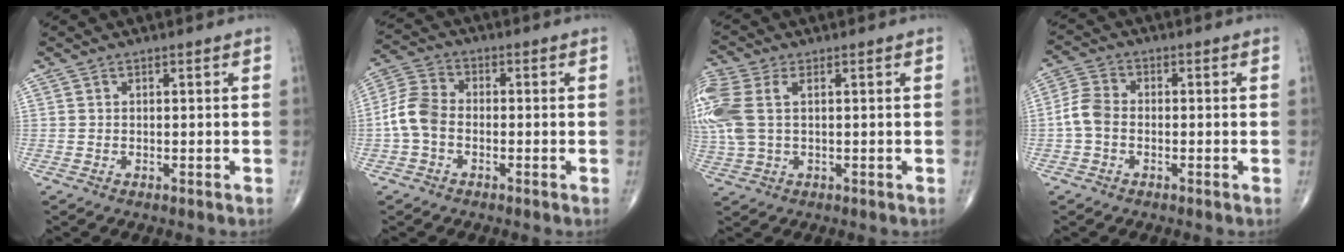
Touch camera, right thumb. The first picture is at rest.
{"total": 6.9, "force": [-1.5, 4.8, 4.7], "torque": [-0.094, 0.021, -0.044]}
{"total": 11.5, "force": [2.3, 6.9, 8.9], "torque": [-0.259, 0.021, 0.049]}
{"total": 4.9, "force": [-1.0, 3.5, 3.3], "torque": [-0.067, 0.013, -0.031]}